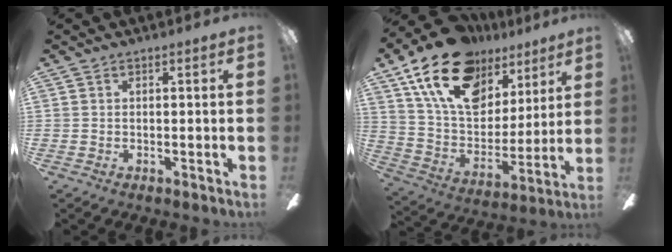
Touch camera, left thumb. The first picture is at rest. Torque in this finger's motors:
{"motor_torque": [0.70, 0.82, 1.58, -1.19, 0.62]}